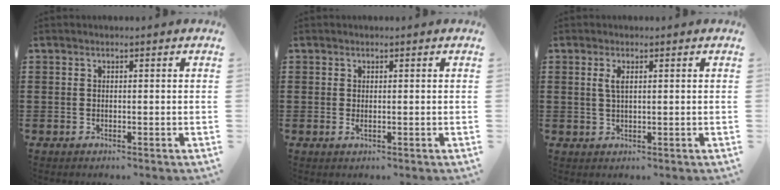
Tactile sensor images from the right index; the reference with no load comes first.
{"total": 0.5, "force": [0.0, 0.1, 0.5], "torque": [-0.010, -0.002, 0.001]}
{"total": 2.0, "force": [0.7, 0.6, 1.8], "torque": [-0.038, 0.003, 0.011]}